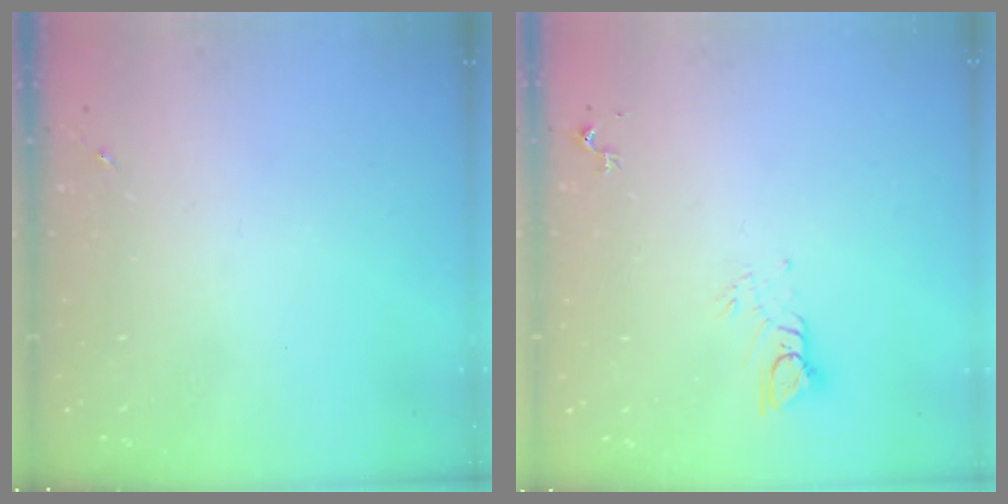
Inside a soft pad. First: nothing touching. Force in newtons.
{"total": 4.4, "press": 4.4, "slide": 0.4}